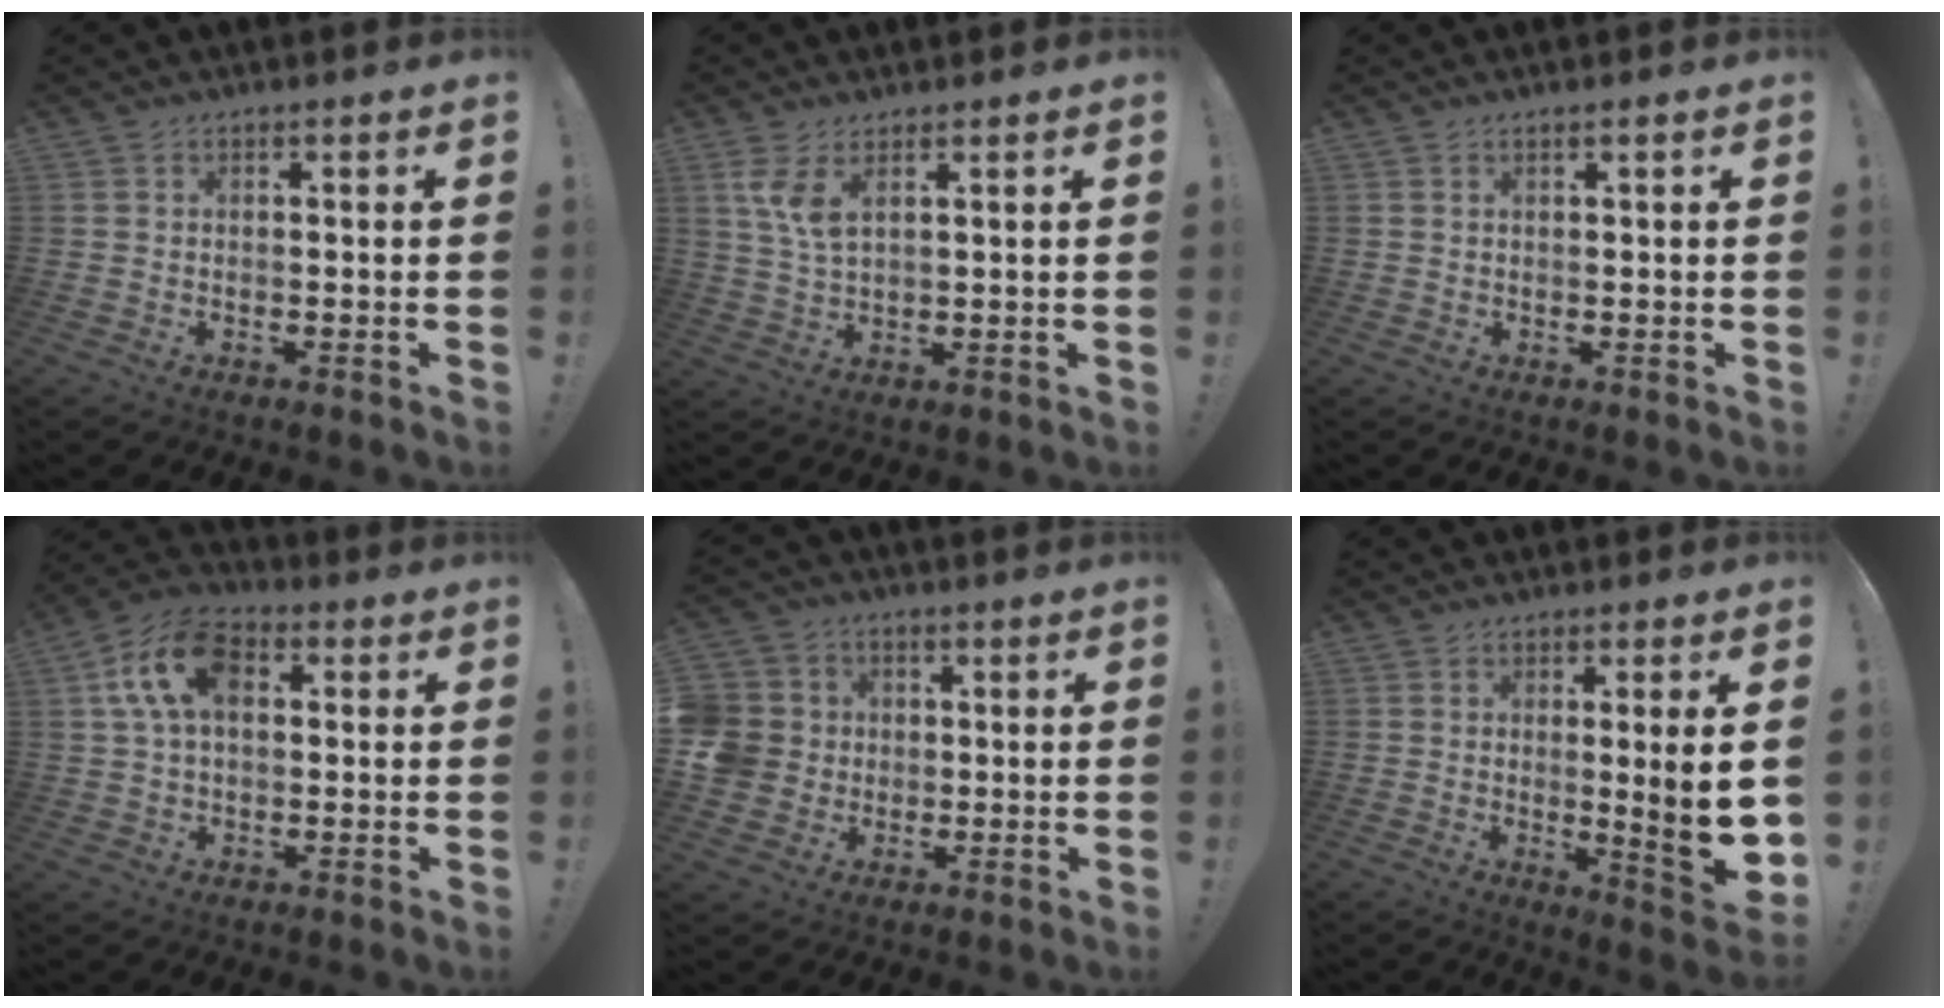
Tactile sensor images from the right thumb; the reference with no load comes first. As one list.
[{"total": 6.3, "force": [3.4, 2.0, 4.9], "torque": [-0.093, -0.020, 0.059]}, {"total": 0.9, "force": [0.7, -0.1, 0.7], "torque": [-0.014, 0.000, 0.012]}, {"total": 13.8, "force": [3.6, 8.6, 10.2], "torque": [-0.189, 0.011, 0.070]}, {"total": 9.4, "force": [0.1, 8.9, 3.1], "torque": [-0.072, 0.006, 0.006]}, {"total": 10.4, "force": [0.5, 0.4, 10.4], "torque": [-0.148, -0.020, 0.007]}]